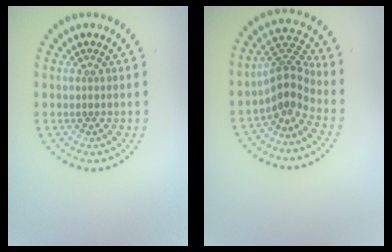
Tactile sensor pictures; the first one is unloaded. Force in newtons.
{"total": 3.5, "press": 2.4, "slide": 2.5}